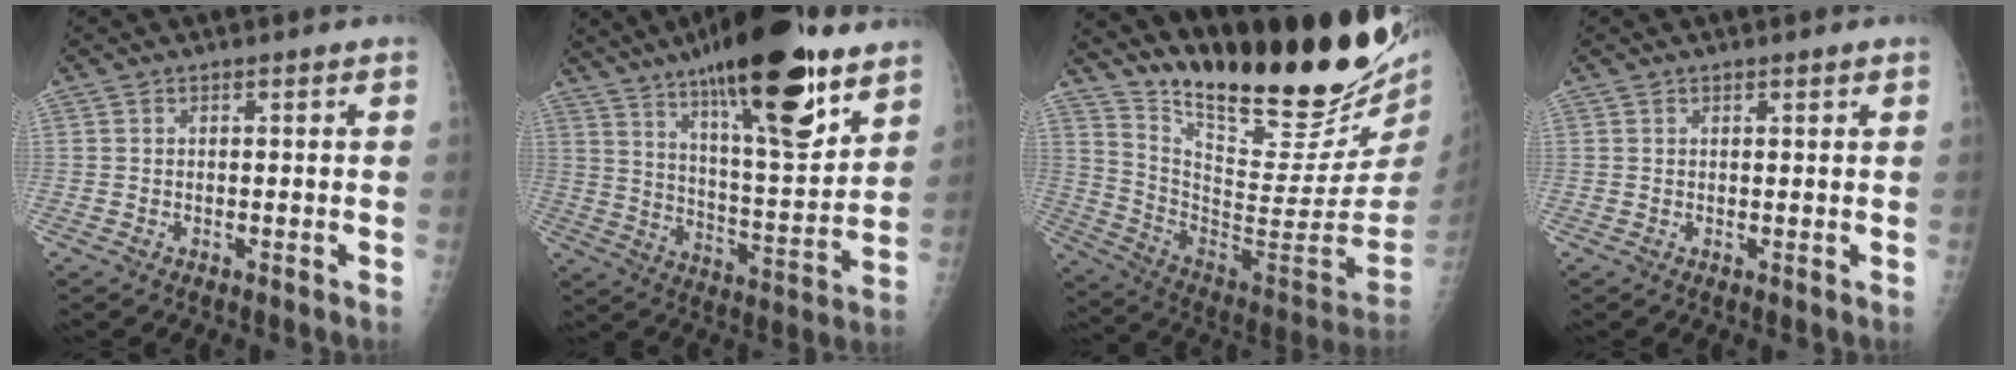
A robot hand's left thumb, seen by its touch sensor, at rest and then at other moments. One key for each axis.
{"total": 25.5, "fx": 16.1, "fy": 6.8, "fz": 18.6, "tx": -0.274, "ty": -0.061, "tz": 0.259}
{"total": 31.1, "fx": 24.2, "fy": 6.2, "fz": 18.5, "tx": -0.271, "ty": -0.155, "tz": 0.369}
{"total": 0.9, "fx": 0.6, "fy": 0.3, "fz": 0.6, "tx": -0.008, "ty": -0.002, "tz": 0.010}